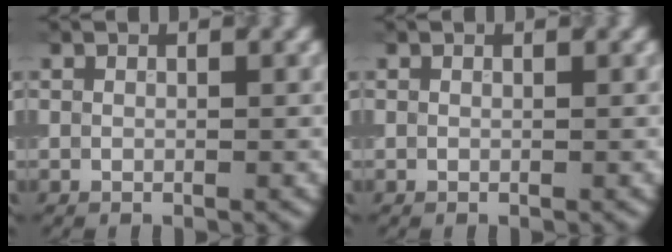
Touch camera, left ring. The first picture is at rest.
{"total": 0.0}